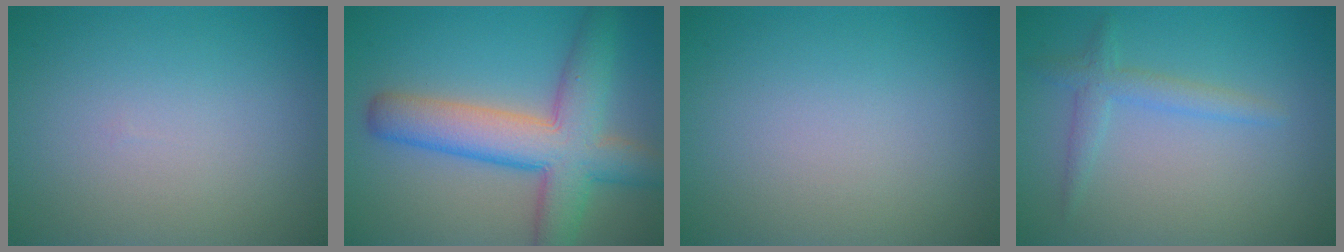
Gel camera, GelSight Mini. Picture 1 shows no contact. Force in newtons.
{"total": 8.5, "press": 8.5, "slide": 0.2}
{"total": 0.0}
{"total": 2.0, "press": 2.0, "slide": 0.1}